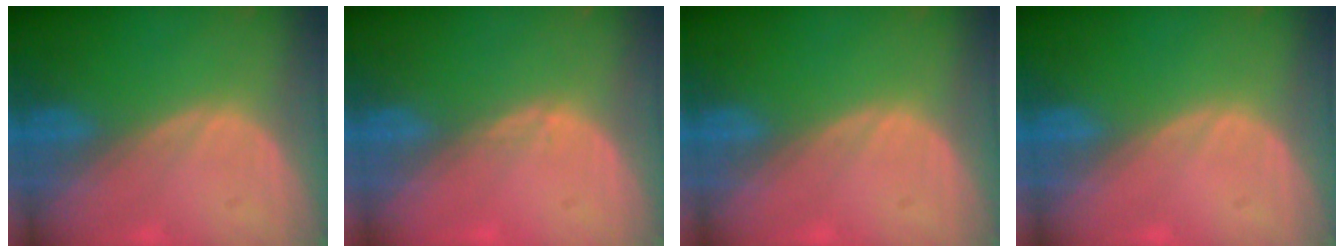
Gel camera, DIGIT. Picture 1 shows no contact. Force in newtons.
{"total": 0.6, "press": 0.4, "slide": 0.4}
{"total": 0.0}
{"total": 0.0}